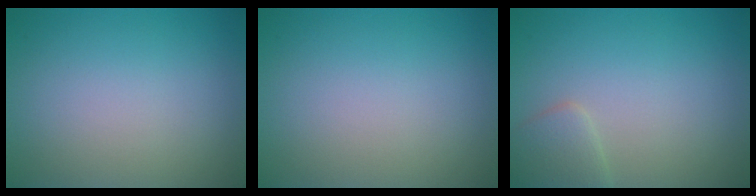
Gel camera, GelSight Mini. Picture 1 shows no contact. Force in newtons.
{"total": 0.0}
{"total": 2.0, "press": 2.0, "slide": 0.0}